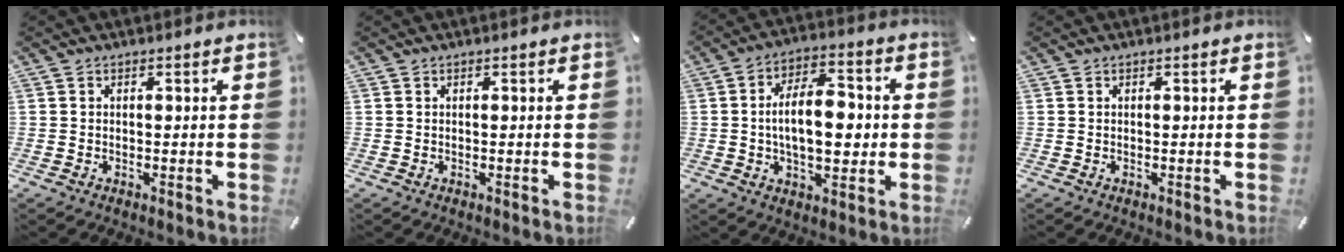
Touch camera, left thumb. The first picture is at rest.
{"total": 0.0}
{"total": 13.2, "force": [-0.4, 7.6, 10.8], "torque": [-0.177, 0.007, -0.010]}
{"total": 0.0}